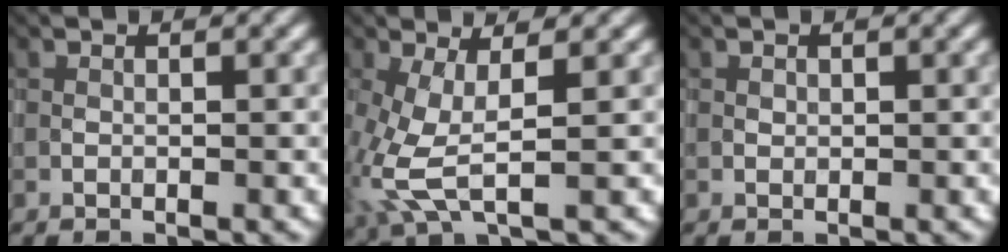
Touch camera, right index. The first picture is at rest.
{"total": 5.1, "force": [-0.1, 1.7, 4.8], "torque": [-0.132, -0.010, -0.001]}
{"total": 0.6, "force": [0.6, 0.1, -0.1], "torque": [0.006, 0.000, 0.007]}